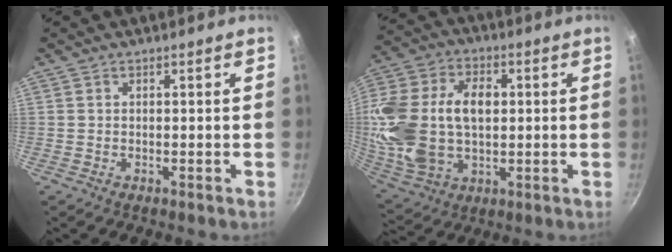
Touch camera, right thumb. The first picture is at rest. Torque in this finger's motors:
{"motor_torque": [2.20, 2.80, 1.93, -0.62, 0.27]}